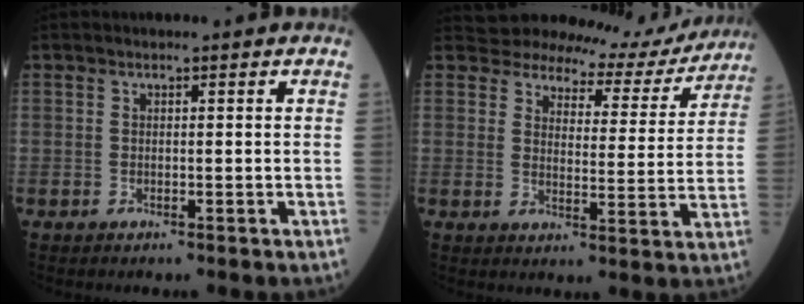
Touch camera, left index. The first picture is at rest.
{"total": 12.7, "force": [12.2, 3.3, 0.7], "torque": [0.005, -0.026, 0.135]}